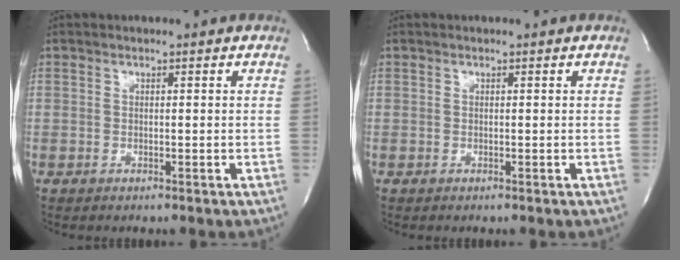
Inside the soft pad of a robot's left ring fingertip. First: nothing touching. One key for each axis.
{"total": 0.0}